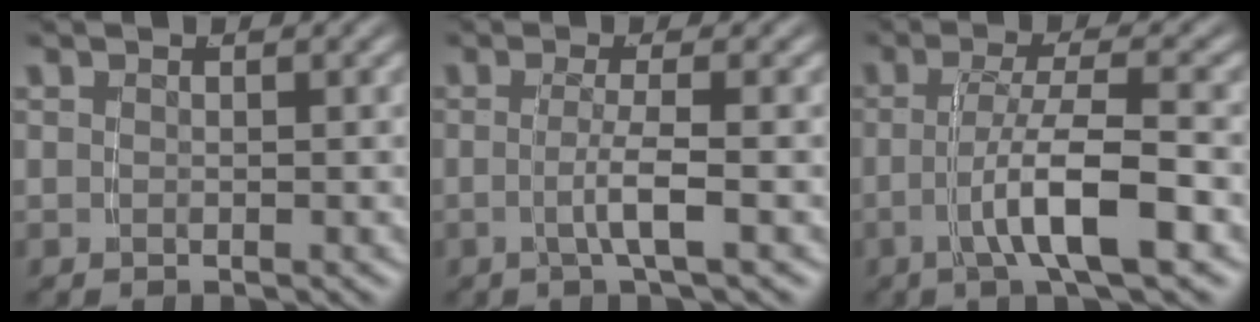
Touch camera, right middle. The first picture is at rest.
{"total": 2.5, "force": [-0.8, -0.8, 2.2], "torque": [-0.039, -0.005, -0.012]}
{"total": 5.5, "force": [-1.8, 0.6, 5.1], "torque": [-0.087, -0.002, -0.030]}